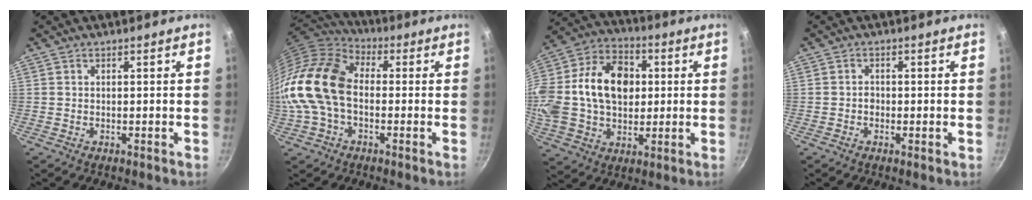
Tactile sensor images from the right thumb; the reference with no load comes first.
{"total": 17.3, "force": [-1.3, 11.7, 12.6], "torque": [-0.234, 0.036, -0.040]}
{"total": 25.1, "force": [2.5, 18.0, 17.4], "torque": [-0.326, 0.034, 0.038]}
{"total": 1.4, "force": [-0.4, 1.0, 0.9], "torque": [-0.015, 0.002, -0.010]}